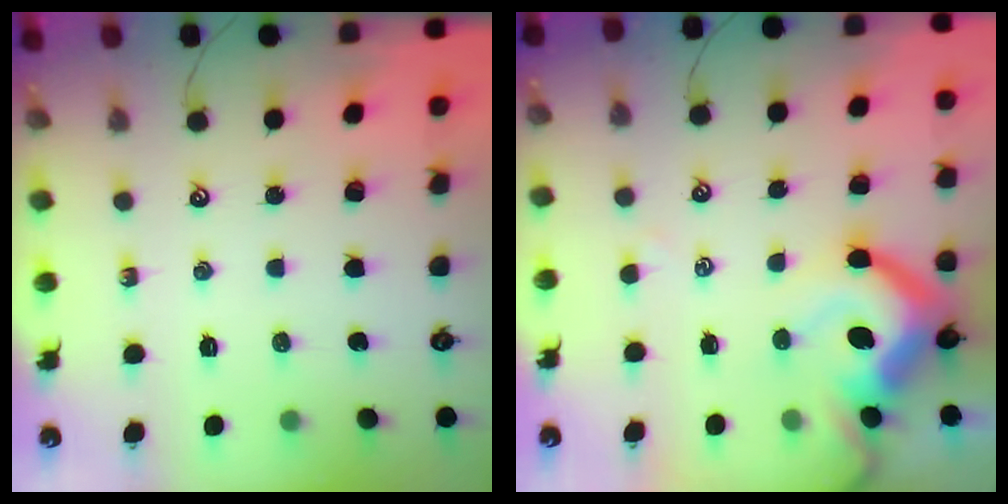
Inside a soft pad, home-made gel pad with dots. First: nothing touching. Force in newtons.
{"total": 12.6, "press": 12.5, "slide": 1.9}